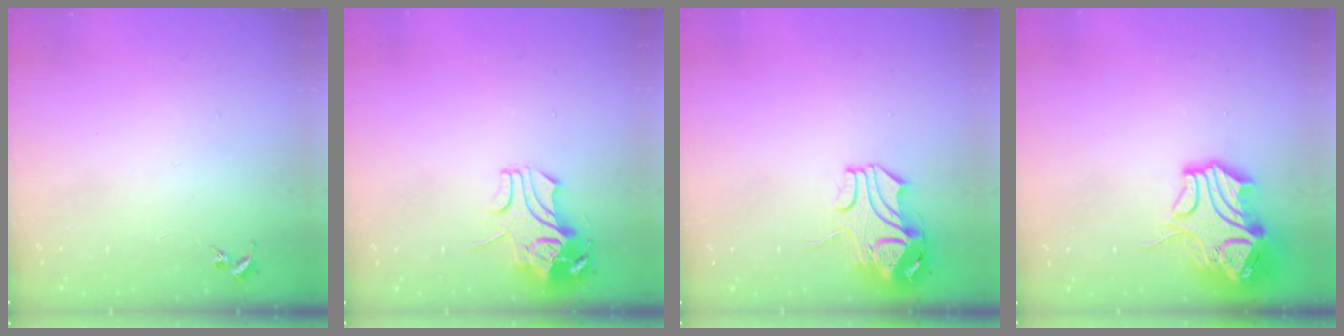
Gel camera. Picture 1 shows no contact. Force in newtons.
{"total": 9.2, "press": 9.1, "slide": 1.2}
{"total": 10.5, "press": 10.4, "slide": 1.1}
{"total": 14.6, "press": 14.5, "slide": 2.1}